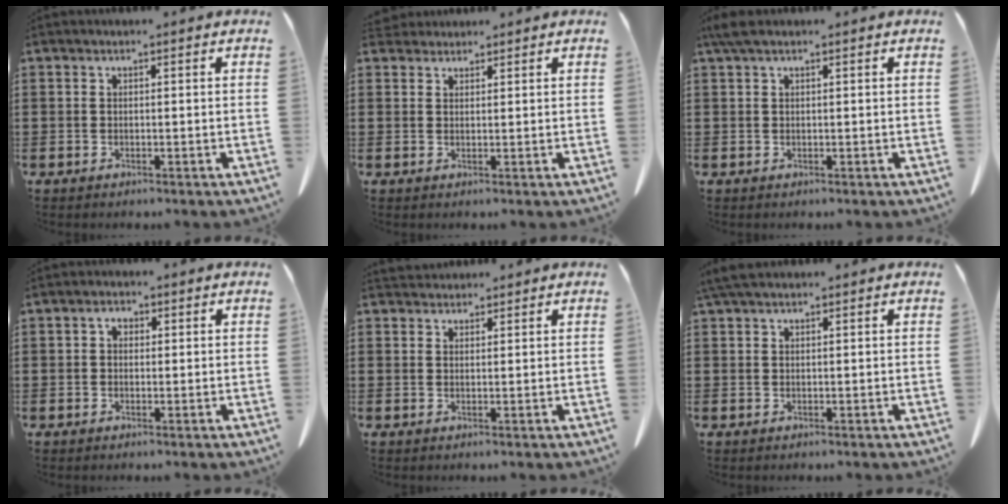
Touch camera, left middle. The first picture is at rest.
{"total": 2.0, "force": [1.9, 0.7, 0.2], "torque": [-0.009, 0.003, 0.038]}
{"total": 2.0, "force": [1.2, 0.5, 1.6], "torque": [-0.034, 0.003, 0.021]}
{"total": 1.6, "force": [0.3, 1.2, 1.1], "torque": [-0.024, 0.009, 0.005]}
{"total": 1.8, "force": [1.7, 0.6, -0.1], "torque": [-0.004, 0.003, 0.034]}
{"total": 2.6, "force": [1.8, 0.8, 1.6], "torque": [-0.037, 0.005, 0.035]}